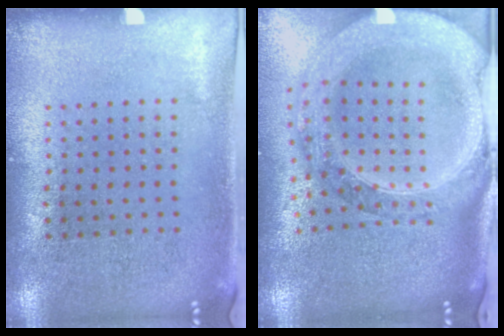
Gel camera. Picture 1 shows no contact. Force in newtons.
{"total": 3.5, "press": 2.8, "slide": 2.0}